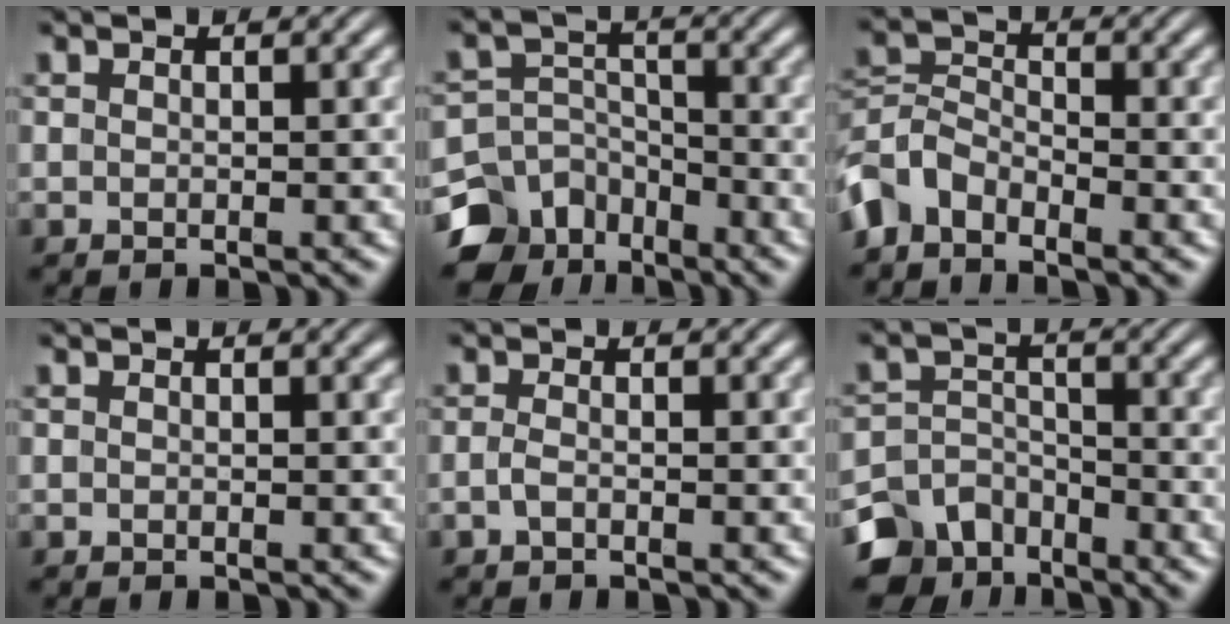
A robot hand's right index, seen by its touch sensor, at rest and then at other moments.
{"total": 9.4, "force": [-5.7, 6.6, 3.4], "torque": [-0.048, -0.039, -0.087]}
{"total": 5.1, "force": [-2.8, 3.8, 2.0], "torque": [-0.053, -0.020, -0.047]}
{"total": 0.0}
{"total": 1.0, "force": [-0.8, 0.0, 0.5], "torque": [-0.016, -0.007, -0.013]}
{"total": 7.3, "force": [-5.0, 4.7, 2.5], "torque": [-0.034, -0.029, -0.078]}